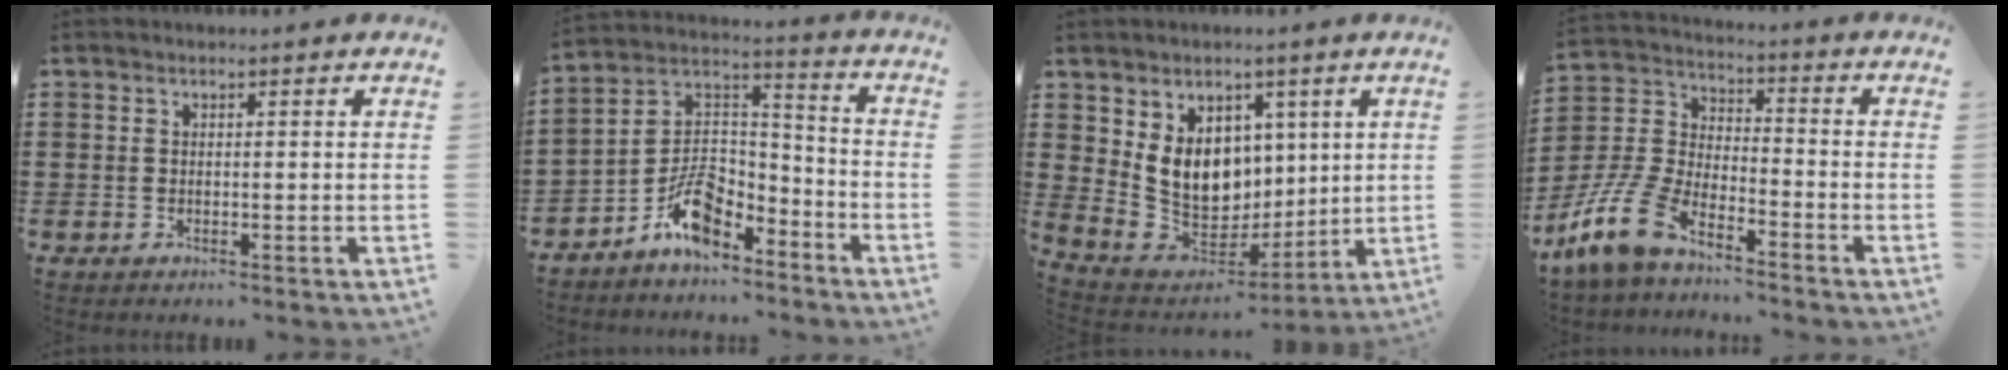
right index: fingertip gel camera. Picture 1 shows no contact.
{"total": 9.3, "force": [-6.2, 4.6, 5.1], "torque": [-0.110, 0.010, -0.118]}
{"total": 11.1, "force": [2.8, 9.1, 5.6], "torque": [-0.139, -0.016, 0.059]}
{"total": 9.2, "force": [-7.0, 2.9, 5.3], "torque": [-0.153, -0.001, -0.147]}